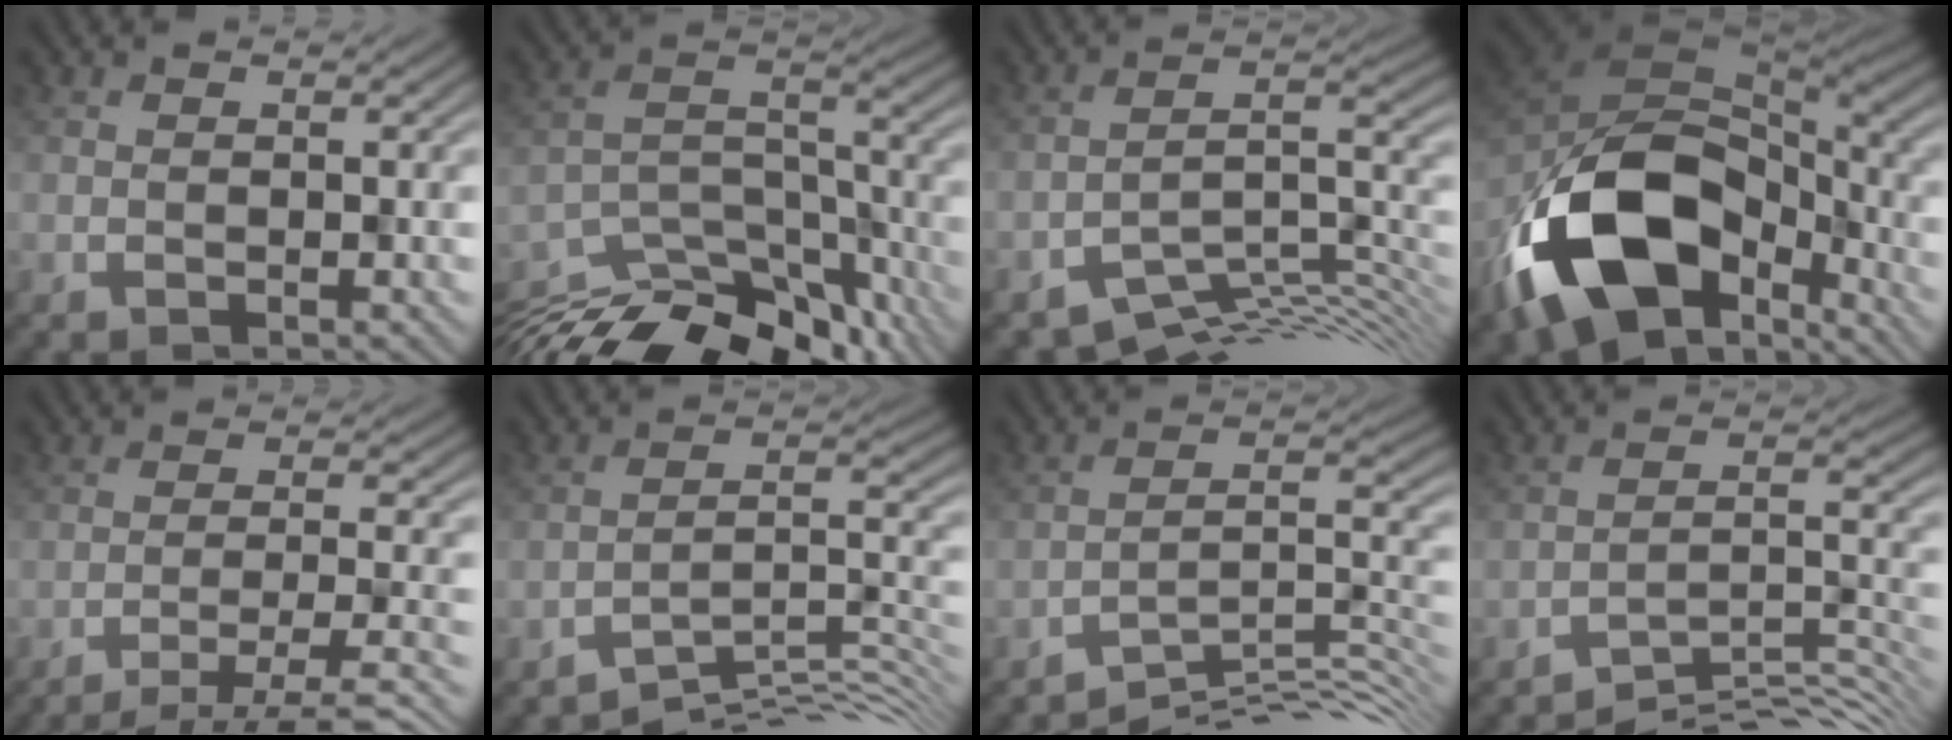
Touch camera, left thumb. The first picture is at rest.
{"total": 14.9, "force": [-12.5, 4.9, 6.4], "torque": [-0.133, -0.016, -0.183]}
{"total": 9.0, "force": [-6.6, 2.6, 5.6], "torque": [-0.081, -0.007, -0.111]}
{"total": 18.2, "force": [-7.4, 10.8, 12.6], "torque": [-0.274, -0.035, -0.119]}
{"total": 9.9, "force": [-8.0, 1.1, 5.7], "torque": [-0.091, 0.003, -0.110]}
{"total": 9.1, "force": [-7.2, 1.4, 5.4], "torque": [-0.071, 0.009, -0.123]}
{"total": 10.1, "force": [-8.2, 1.5, 5.8], "torque": [-0.085, 0.009, -0.139]}
{"total": 9.1, "force": [-7.7, 1.2, 4.8], "torque": [-0.064, 0.012, -0.124]}